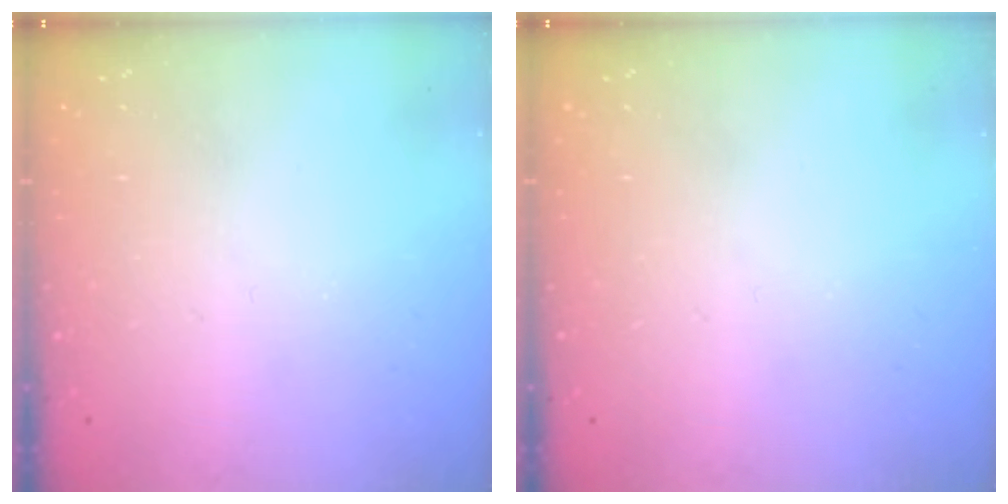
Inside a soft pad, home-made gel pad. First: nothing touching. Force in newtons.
{"total": 0.0}